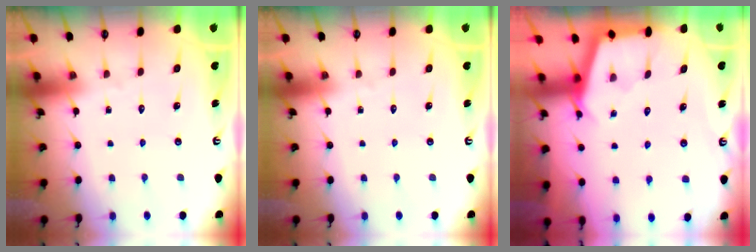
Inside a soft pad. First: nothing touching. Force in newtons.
{"total": 0.0}
{"total": 2.8, "press": 2.8, "slide": 0.3}